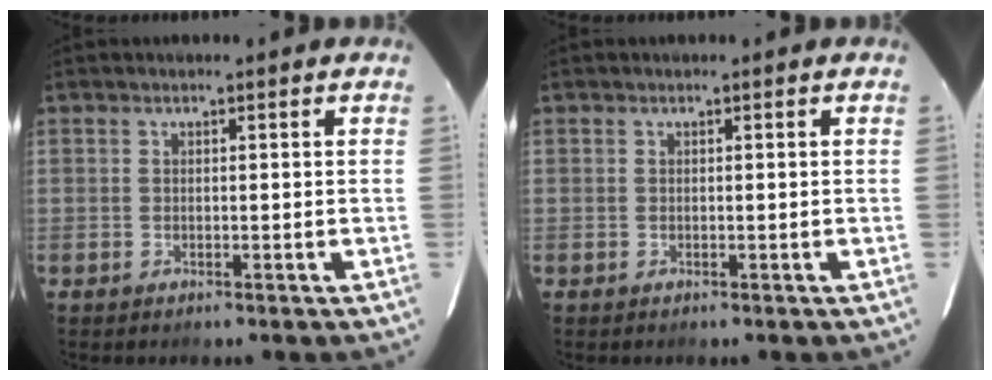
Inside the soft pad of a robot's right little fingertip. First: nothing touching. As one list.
[{"total": 0.0}]